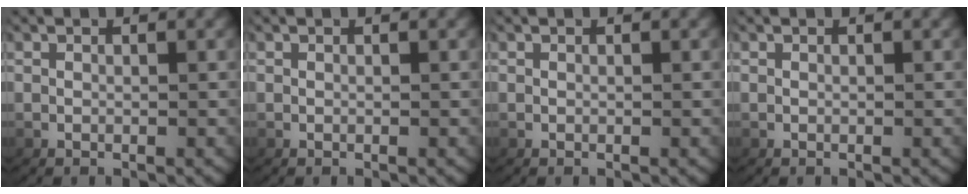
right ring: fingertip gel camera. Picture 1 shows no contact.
{"total": 0.0}
{"total": 0.0}
{"total": 0.0}